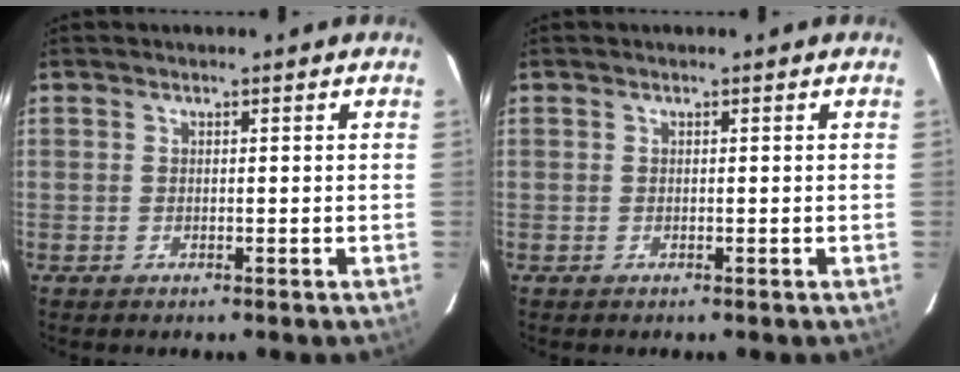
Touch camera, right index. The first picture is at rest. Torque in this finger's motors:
{"motor_torque": [0.00, 0.00, 0.02, 0.01]}